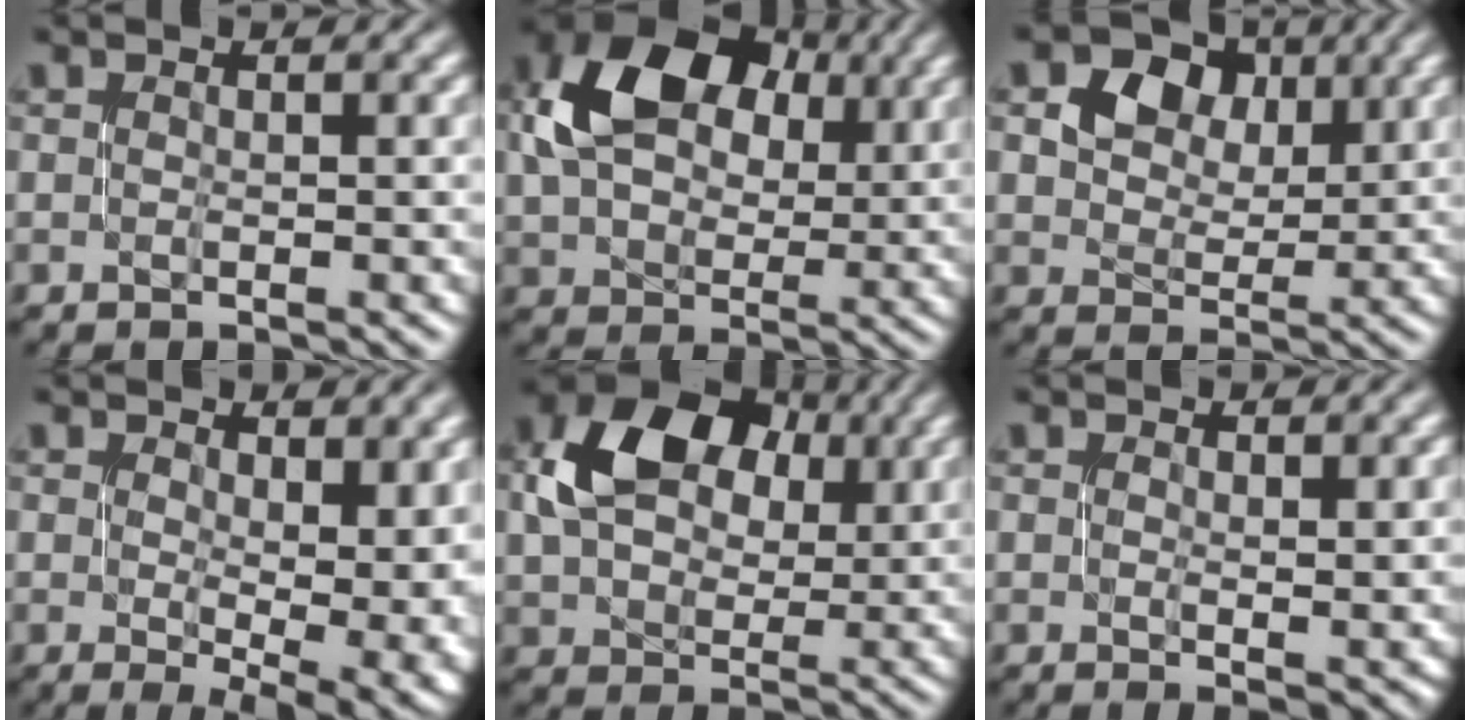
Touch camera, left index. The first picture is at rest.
{"total": 11.0, "force": [3.6, 7.4, 7.2], "torque": [-0.142, 0.018, 0.058]}
{"total": 4.8, "force": [2.3, 3.6, 2.3], "torque": [-0.042, 0.005, 0.031]}
{"total": 9.2, "force": [0.4, 5.1, 7.6], "torque": [-0.094, -0.009, 0.015]}
{"total": 10.0, "force": [3.3, 6.9, 6.4], "torque": [-0.125, 0.015, 0.051]}
{"total": 1.9, "force": [0.5, 0.6, 1.8], "torque": [-0.025, -0.002, 0.010]}